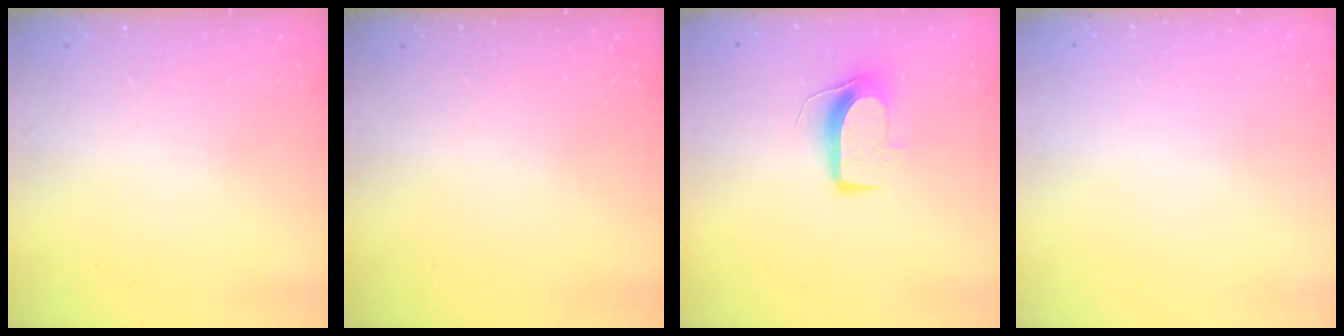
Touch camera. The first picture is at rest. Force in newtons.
{"total": 0.0}
{"total": 9.0, "press": 9.0, "slide": 0.2}
{"total": 0.0}